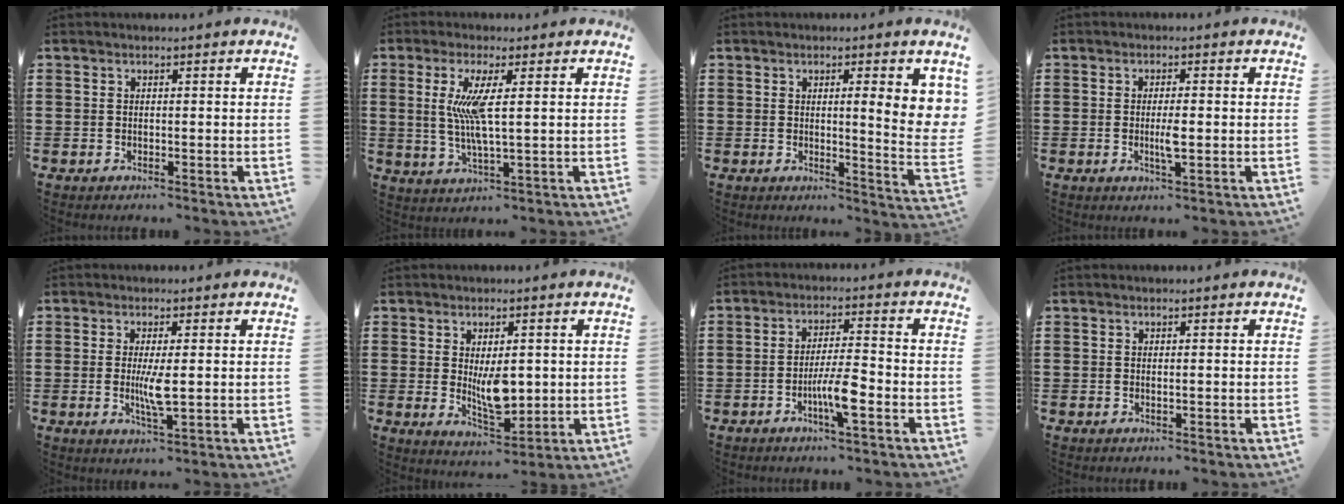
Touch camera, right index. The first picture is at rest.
{"total": 6.9, "force": [1.4, 0.9, 6.7], "torque": [-0.144, -0.010, 0.016]}
{"total": 5.9, "force": [1.7, 0.8, 5.6], "torque": [-0.084, -0.013, 0.021]}
{"total": 3.2, "force": [-0.4, 0.5, 3.1], "torque": [-0.055, -0.001, -0.008]}
{"total": 4.5, "force": [-0.2, 0.7, 4.5], "torque": [-0.092, -0.011, -0.009]}
{"total": 6.3, "force": [0.4, 3.0, 5.5], "torque": [-0.079, -0.005, 0.004]}
{"total": 6.3, "force": [-2.4, 0.9, 5.7], "torque": [-0.109, -0.008, -0.045]}
{"total": 0.0}